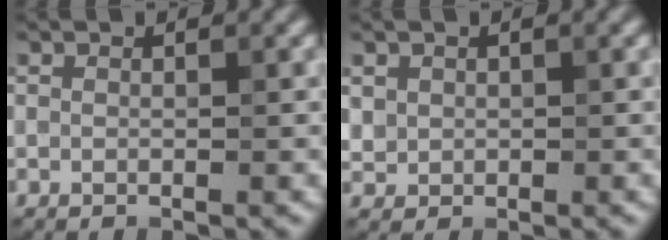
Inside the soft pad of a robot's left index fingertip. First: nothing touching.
{"total": 1.2, "force": [0.4, 1.1, 0.2], "torque": [-0.002, -0.005, 0.011]}